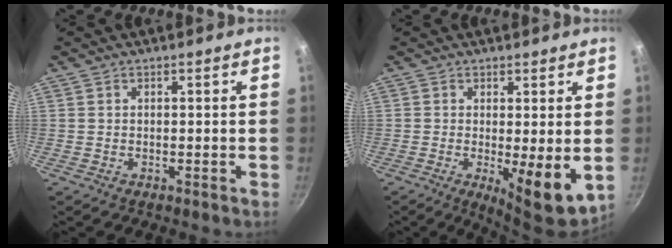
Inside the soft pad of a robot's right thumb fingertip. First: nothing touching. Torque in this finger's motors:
{"motor_torque": [1.71, 1.51, 1.51, -0.20, 0.32]}